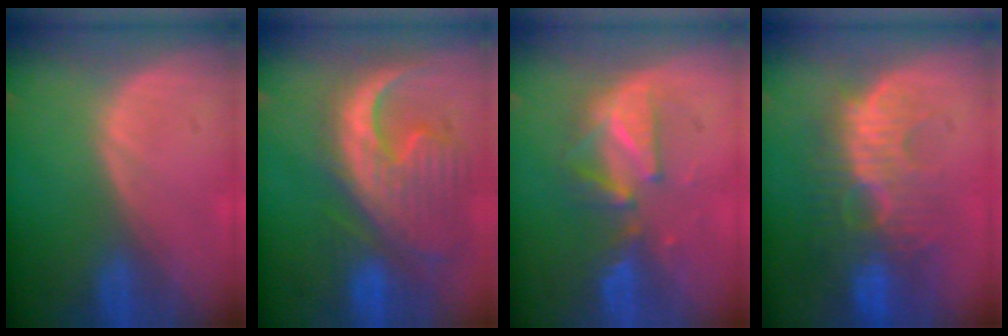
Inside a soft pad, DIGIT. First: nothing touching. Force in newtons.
{"total": 13.4, "press": 11.5, "slide": 6.9}
{"total": 6.2, "press": 6.2, "slide": 0.6}
{"total": 11.0, "press": 9.7, "slide": 5.1}